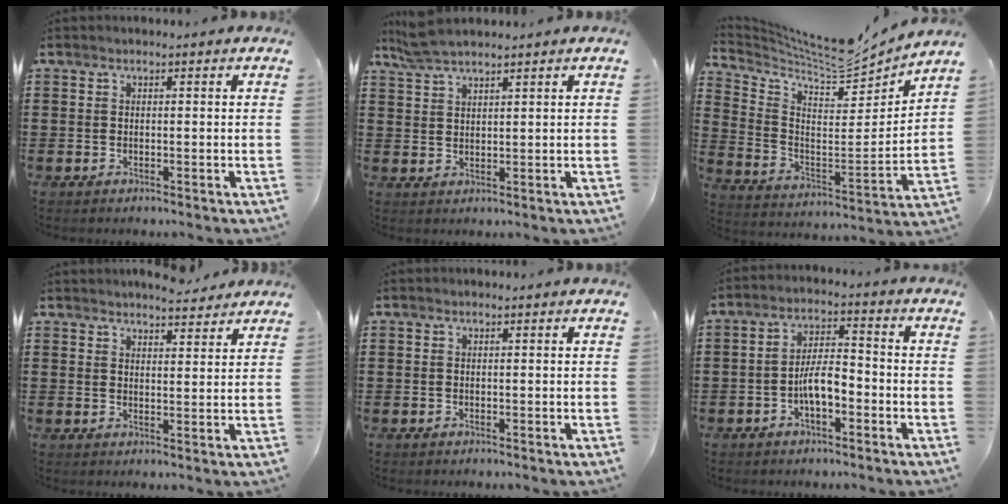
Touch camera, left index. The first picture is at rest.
{"total": 3.7, "force": [3.2, 0.5, 1.7], "torque": [-0.042, -0.003, 0.061]}
{"total": 7.4, "force": [6.8, 1.4, 2.6], "torque": [-0.085, -0.054, 0.114]}
{"total": 4.0, "force": [3.9, 0.4, 0.7], "torque": [-0.015, -0.013, 0.072]}
{"total": 0.0}
{"total": 5.5, "force": [-2.2, 2.0, 4.6], "torque": [-0.101, 0.007, -0.048]}